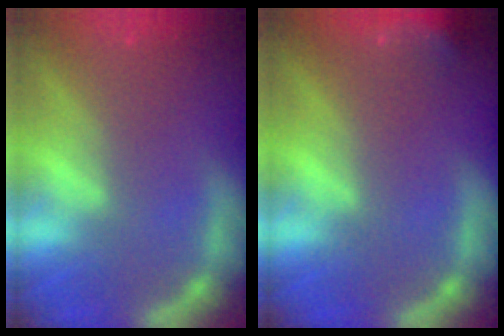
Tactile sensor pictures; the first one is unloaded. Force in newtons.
{"total": 4.9}